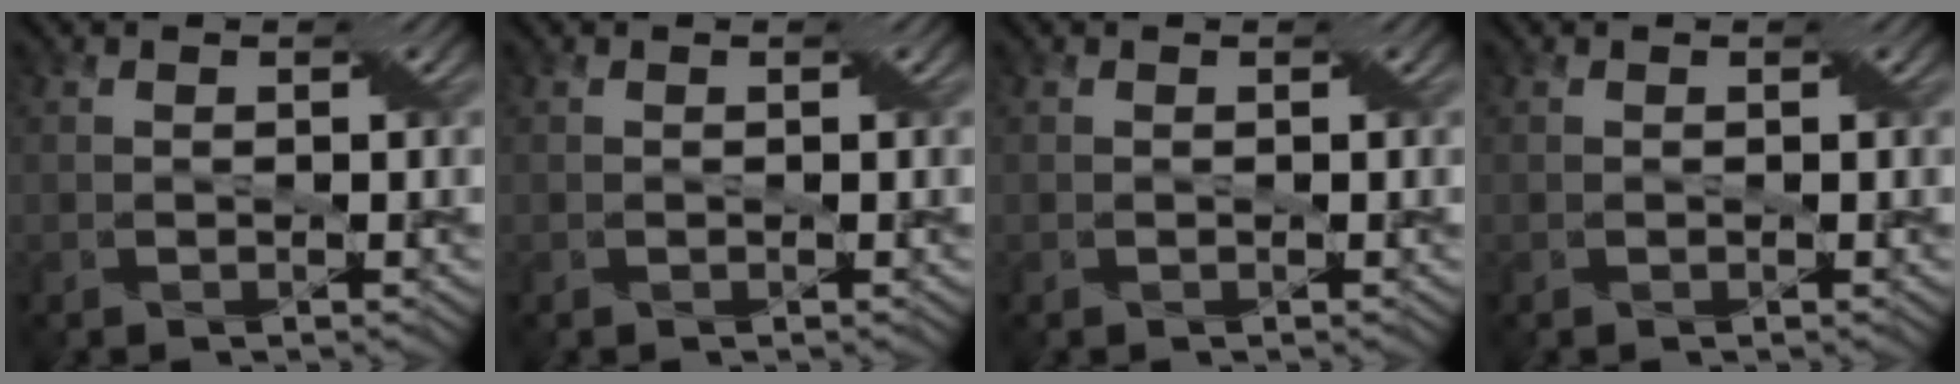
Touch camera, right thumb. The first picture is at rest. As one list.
[{"total": 0.0}, {"total": 0.0}, {"total": 0.0}]